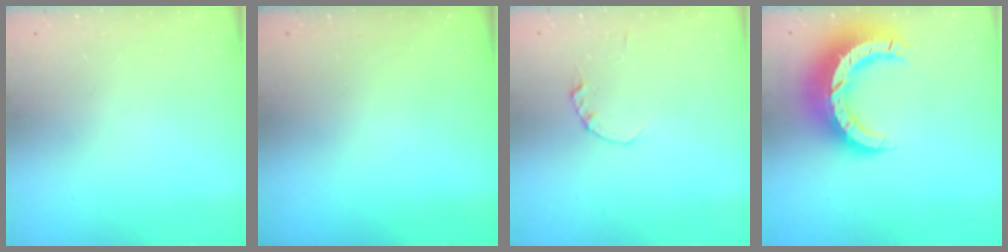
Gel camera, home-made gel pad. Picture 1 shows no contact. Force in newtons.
{"total": 0.0}
{"total": 0.0}
{"total": 16.1, "press": 16.0, "slide": 1.4}